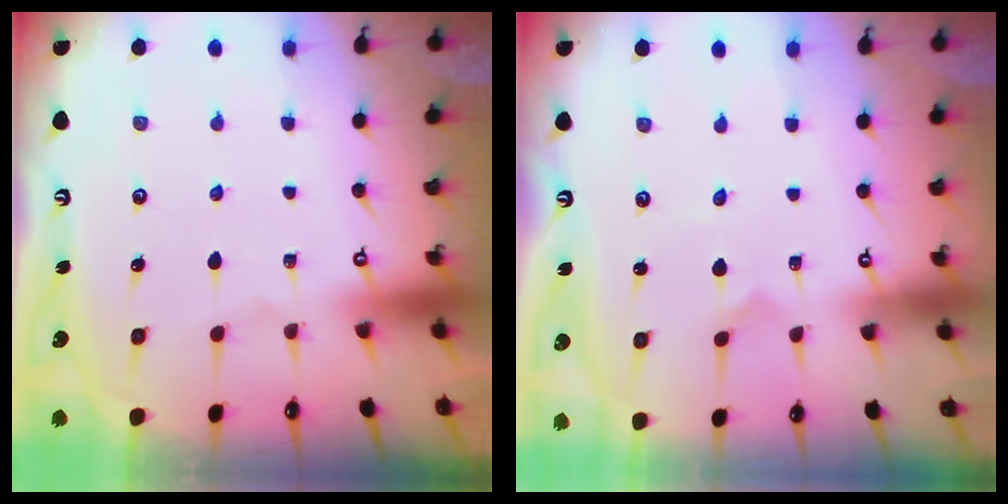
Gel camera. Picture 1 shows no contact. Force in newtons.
{"total": 0.0}